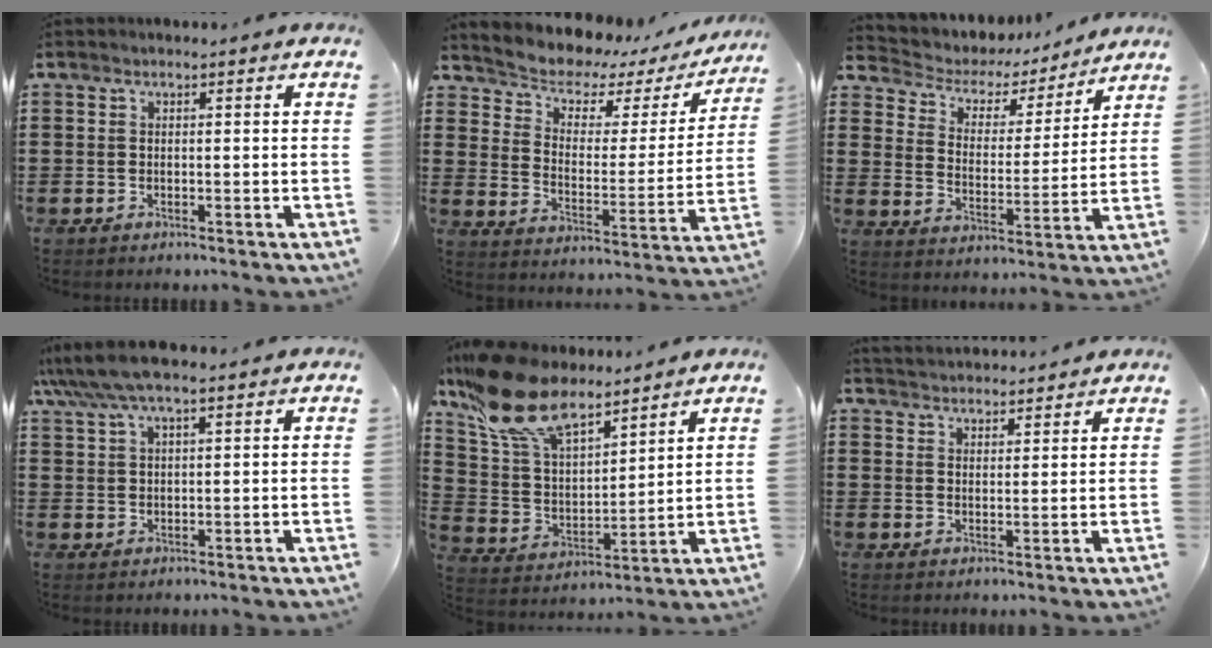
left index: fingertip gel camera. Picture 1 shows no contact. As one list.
[{"total": 5.5, "force": [4.8, 2.1, 1.4], "torque": [-0.053, -0.038, 0.077]}, {"total": 4.5, "force": [3.8, 2.2, 0.9], "torque": [-0.046, -0.027, 0.057]}, {"total": 5.8, "force": [4.3, 1.1, 3.8], "torque": [-0.083, 0.000, 0.079]}, {"total": 14.2, "force": [10.6, 5.3, 7.7], "torque": [-0.196, -0.040, 0.193]}, {"total": 2.9, "force": [2.8, 0.1, -0.7], "torque": [0.002, -0.010, 0.054]}]